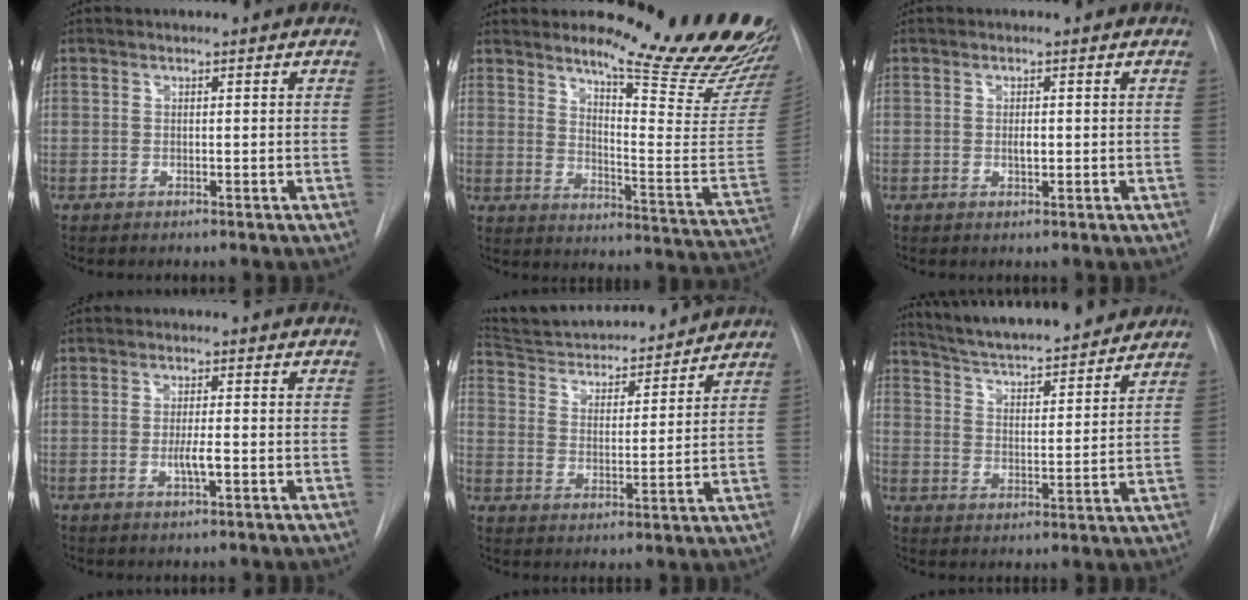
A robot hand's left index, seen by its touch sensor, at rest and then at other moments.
{"total": 21.3, "force": [18.5, 1.2, 10.5], "torque": [-0.142, -0.124, 0.227]}
{"total": 1.1, "force": [0.1, 0.4, 1.0], "torque": [-0.018, -0.002, 0.003]}
{"total": 2.6, "force": [-0.7, 0.2, 2.5], "torque": [-0.049, -0.003, -0.012]}
{"total": 17.6, "force": [16.5, 3.3, 4.9], "torque": [-0.076, 0.007, 0.255]}
{"total": 19.2, "force": [17.4, 2.7, 7.5], "torque": [-0.121, 0.009, 0.253]}